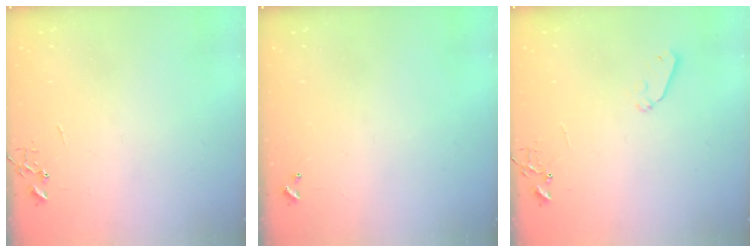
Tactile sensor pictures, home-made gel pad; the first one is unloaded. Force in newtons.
{"total": 0.0}
{"total": 5.7, "press": 5.7, "slide": 0.5}